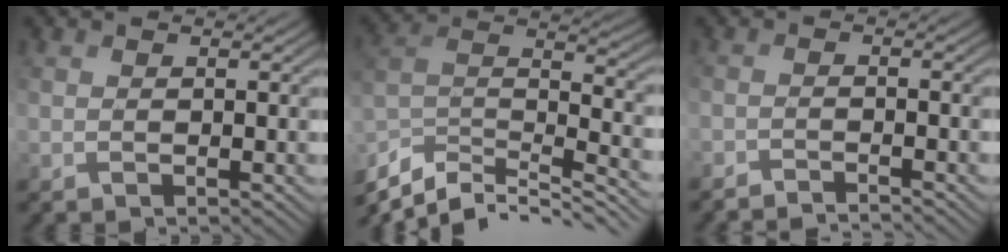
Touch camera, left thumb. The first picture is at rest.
{"total": 12.8, "force": [-9.6, 4.6, 7.1], "torque": [-0.182, -0.004, -0.166]}
{"total": 2.7, "force": [-2.6, 0.2, 0.8], "torque": [-0.013, -0.003, -0.052]}